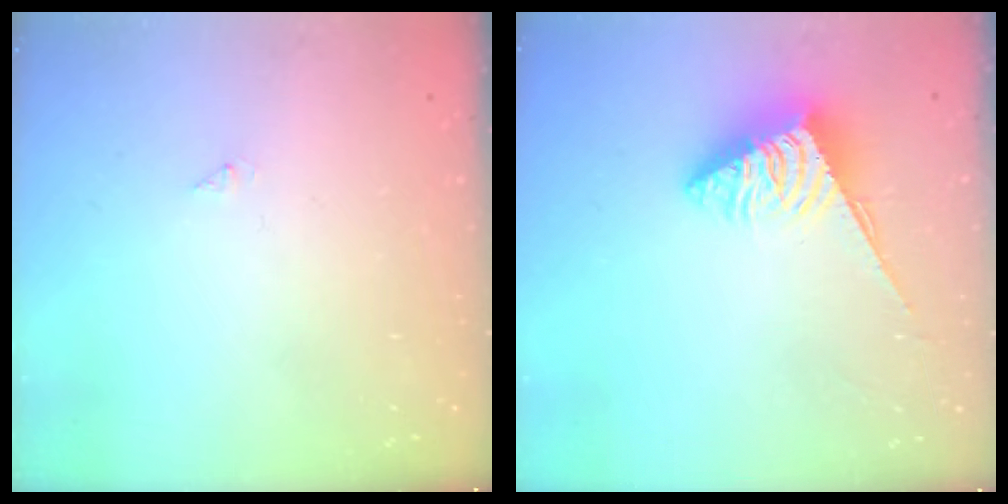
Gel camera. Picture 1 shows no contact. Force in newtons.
{"total": 3.9, "press": 3.9, "slide": 0.4}